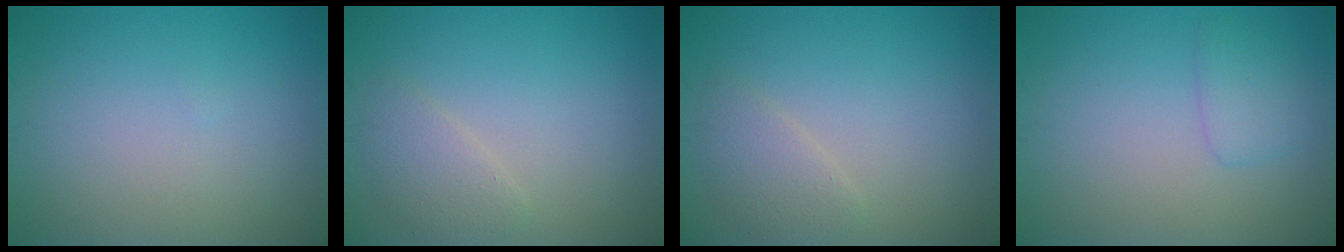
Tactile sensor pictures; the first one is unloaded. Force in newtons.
{"total": 2.0, "press": 2.0, "slide": 0.2}
{"total": 2.0, "press": 2.0, "slide": 0.2}
{"total": 1.8, "press": 1.8, "slide": 0.1}